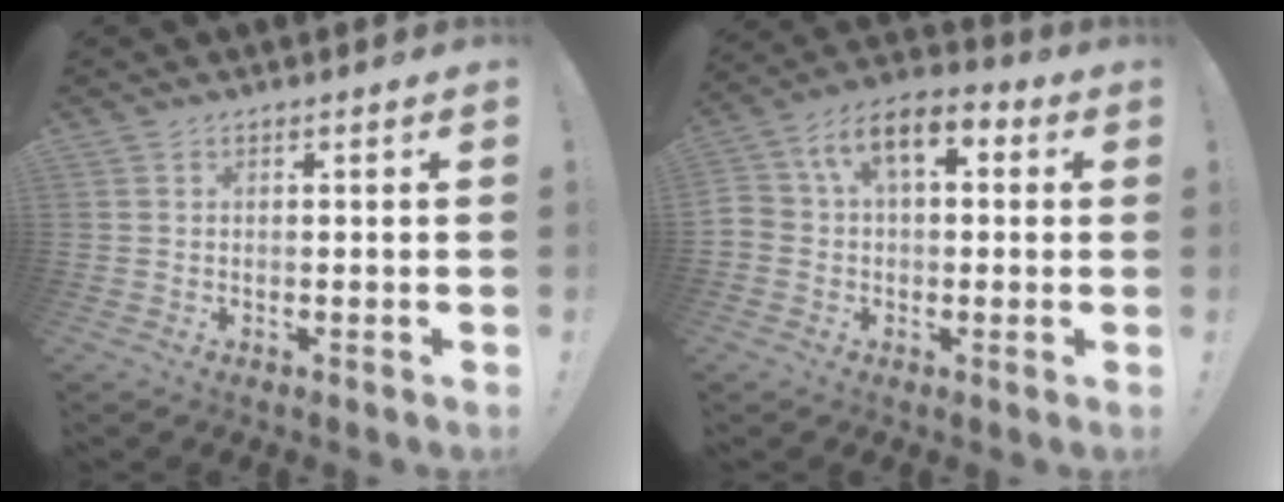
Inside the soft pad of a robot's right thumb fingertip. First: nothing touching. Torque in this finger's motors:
{"motor_torque": [1.51, 1.52, 0.15, 0.16, 0.09]}